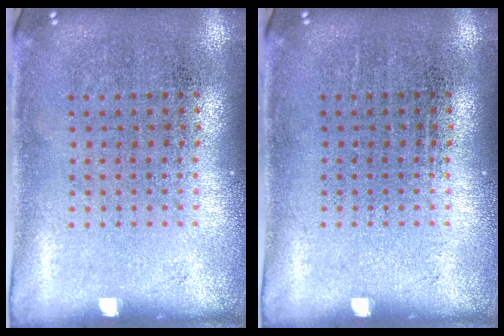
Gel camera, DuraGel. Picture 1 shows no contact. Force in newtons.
{"total": 0.0}